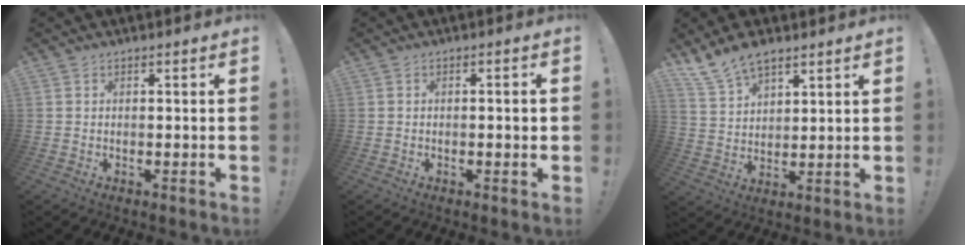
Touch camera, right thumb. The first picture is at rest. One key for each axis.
{"total": 1.9, "fx": -0.3, "fy": 0.3, "fz": 1.9, "tx": -0.025, "ty": 0.002, "tz": -0.007}
{"total": 9.5, "fx": 7.5, "fy": 4.2, "fz": 4.0, "tx": -0.075, "ty": -0.044, "tz": 0.145}